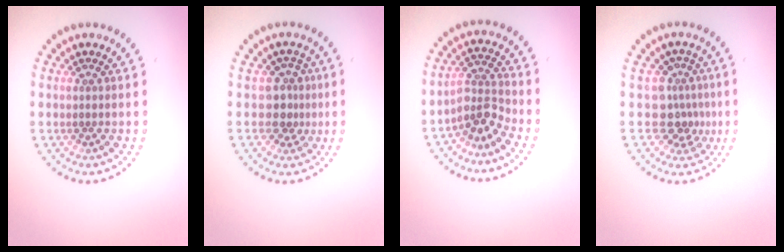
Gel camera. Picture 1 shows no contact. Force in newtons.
{"total": 2.6, "press": 2.0, "slide": 1.6}
{"total": 3.3, "press": 2.3, "slide": 2.3}
{"total": 3.2, "press": 2.3, "slide": 2.2}